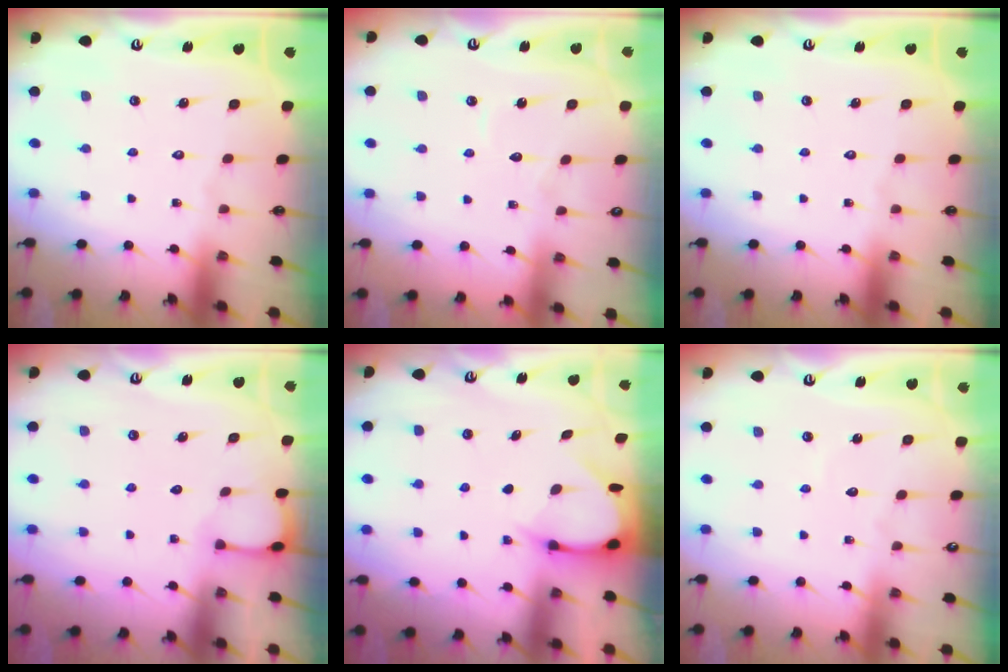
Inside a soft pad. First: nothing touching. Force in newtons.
{"total": 3.0, "press": 3.0, "slide": 0.3}
{"total": 0.0}
{"total": 2.1, "press": 2.1, "slide": 0.2}
{"total": 3.7, "press": 3.7, "slide": 0.3}
{"total": 2.7, "press": 2.7, "slide": 0.2}